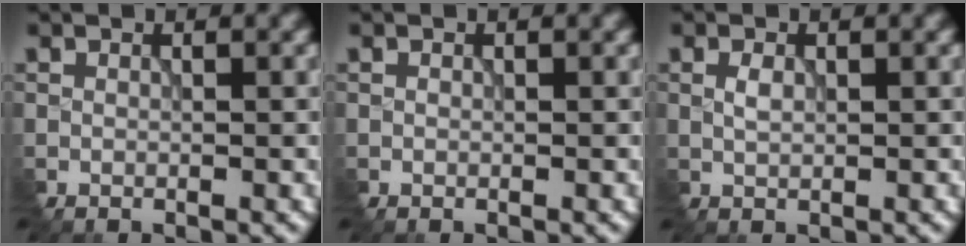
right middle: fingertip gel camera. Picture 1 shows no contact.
{"total": 0.0}
{"total": 1.0, "force": [-0.1, 0.6, 0.7], "torque": [-0.018, 0.000, 0.001]}